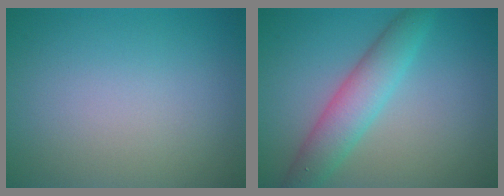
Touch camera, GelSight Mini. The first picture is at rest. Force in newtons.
{"total": 4.6, "press": 4.6, "slide": 0.1}